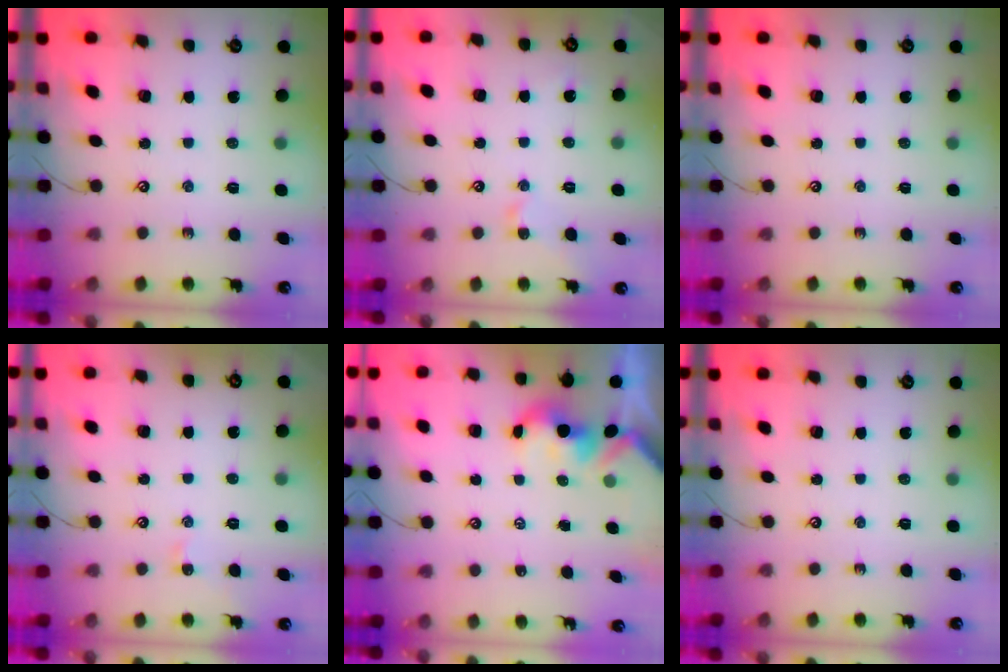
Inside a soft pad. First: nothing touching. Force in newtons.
{"total": 1.8, "press": 1.8, "slide": 0.1}
{"total": 0.0}
{"total": 0.0}
{"total": 1.7, "press": 1.7, "slide": 0.2}
{"total": 0.0}